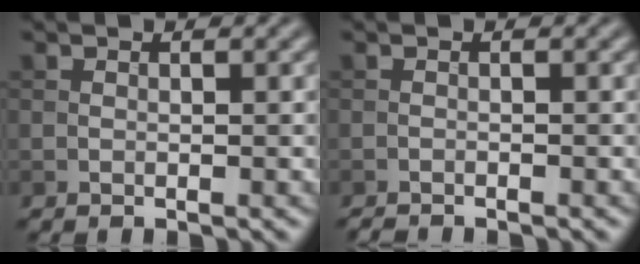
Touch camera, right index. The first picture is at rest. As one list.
[{"total": 1.3, "force": [-1.3, 0.0, 0.3], "torque": [-0.002, -0.004, -0.023]}]